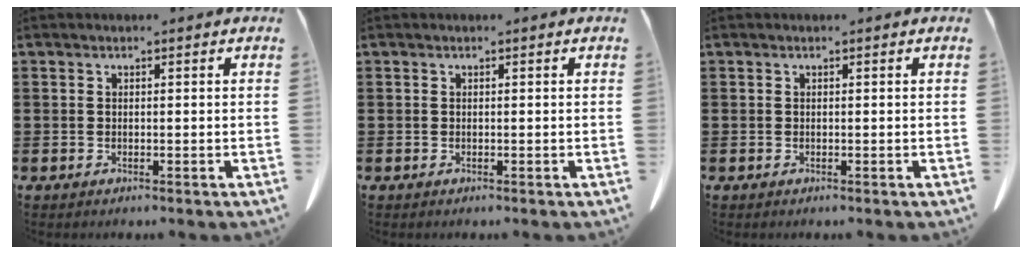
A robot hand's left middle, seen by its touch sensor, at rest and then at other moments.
{"total": 0.0}
{"total": 0.0}